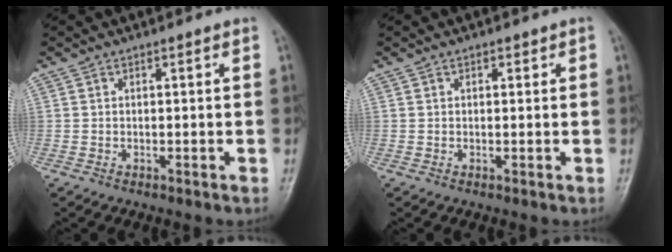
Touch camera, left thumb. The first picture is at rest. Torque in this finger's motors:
{"motor_torque": [0.04, 0.00, -0.31, 0.11, -0.06]}